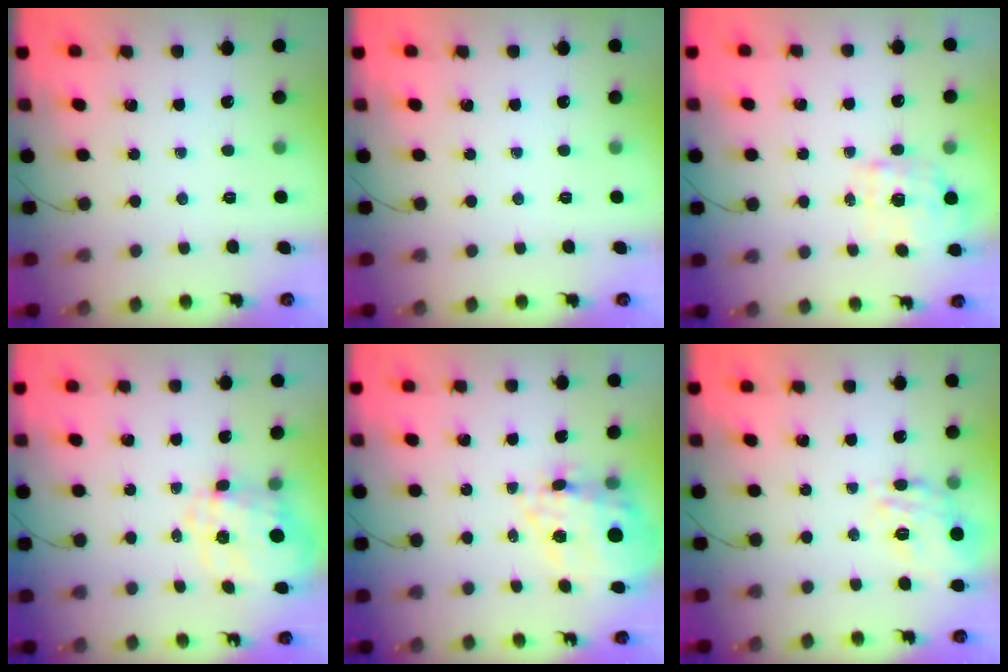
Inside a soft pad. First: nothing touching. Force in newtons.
{"total": 0.0}
{"total": 1.2, "press": 1.0, "slide": 0.7}
{"total": 10.8, "press": 10.7, "slide": 1.2}
{"total": 17.2, "press": 16.8, "slide": 3.7}
{"total": 17.4, "press": 17.3, "slide": 1.9}